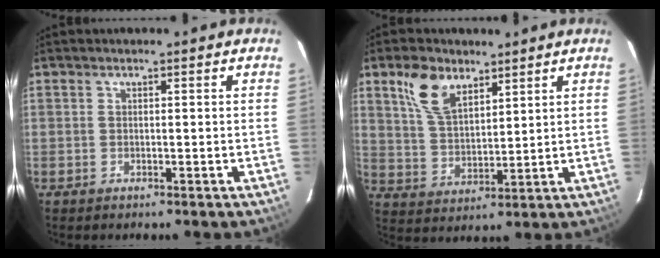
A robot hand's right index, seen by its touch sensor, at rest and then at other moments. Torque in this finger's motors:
{"motor_torque": [0.66, 0.64, 0.20, 0.05]}